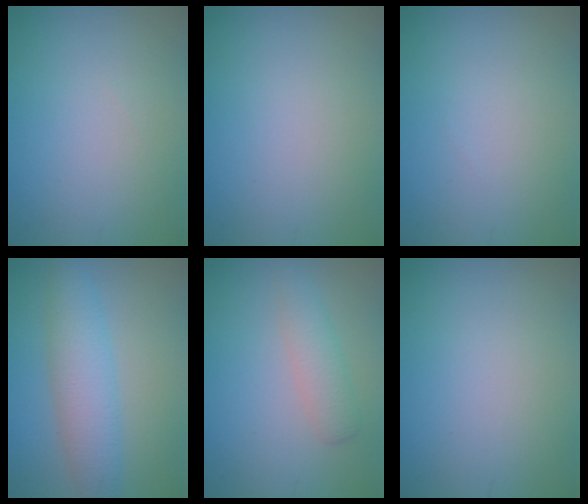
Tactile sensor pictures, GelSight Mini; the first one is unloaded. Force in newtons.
{"total": 0.0}
{"total": 0.0}
{"total": 4.8, "press": 4.8, "slide": 0.1}
{"total": 2.5, "press": 2.5, "slide": 0.0}
{"total": 0.0}